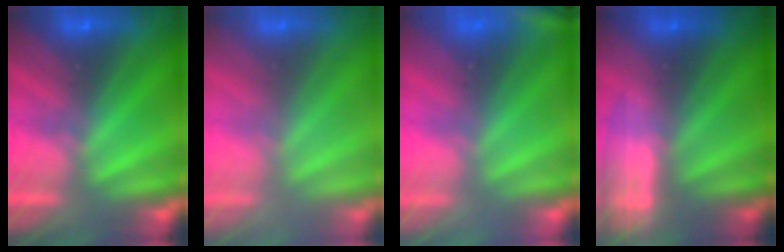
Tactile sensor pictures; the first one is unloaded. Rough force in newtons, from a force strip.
{"total": 2.9}
{"total": 2.4}
{"total": 2.4}